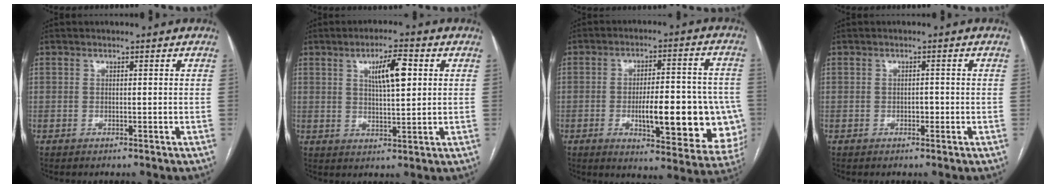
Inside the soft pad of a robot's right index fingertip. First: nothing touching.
{"total": 7.1, "force": [2.3, 1.6, 6.5], "torque": [-0.112, 0.007, 0.041]}
{"total": 18.6, "force": [-3.7, 5.3, 17.5], "torque": [-0.175, 0.018, -0.030]}
{"total": 1.2, "force": [-0.3, 0.7, 0.9], "torque": [-0.012, 0.002, -0.004]}